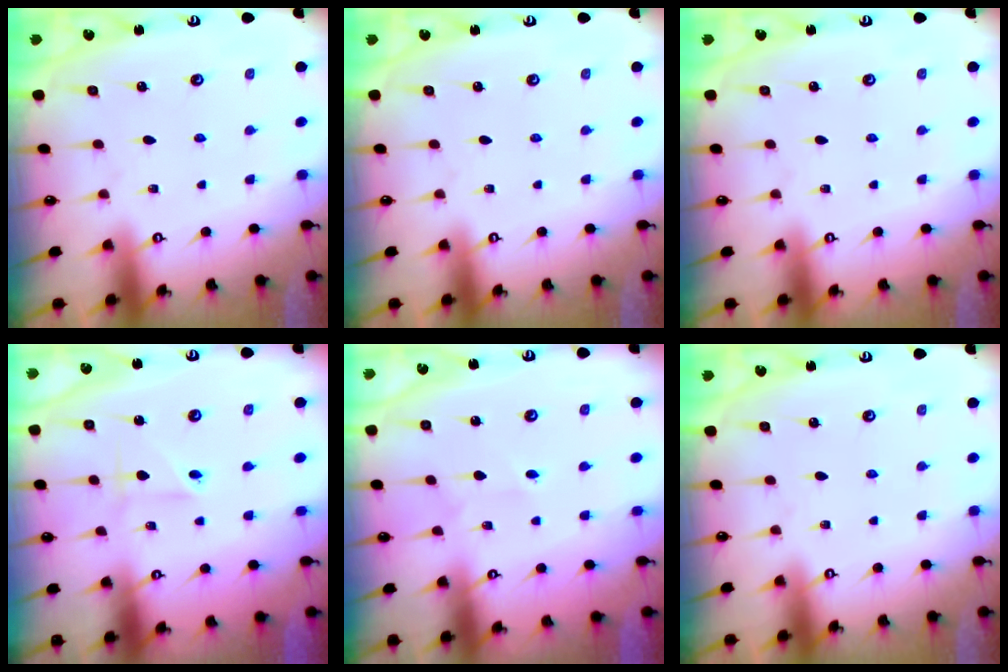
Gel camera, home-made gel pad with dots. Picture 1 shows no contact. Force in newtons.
{"total": 0.0}
{"total": 0.0}
{"total": 3.0, "press": 2.9, "slide": 0.7}
{"total": 2.3, "press": 2.3, "slide": 0.2}
{"total": 0.0}